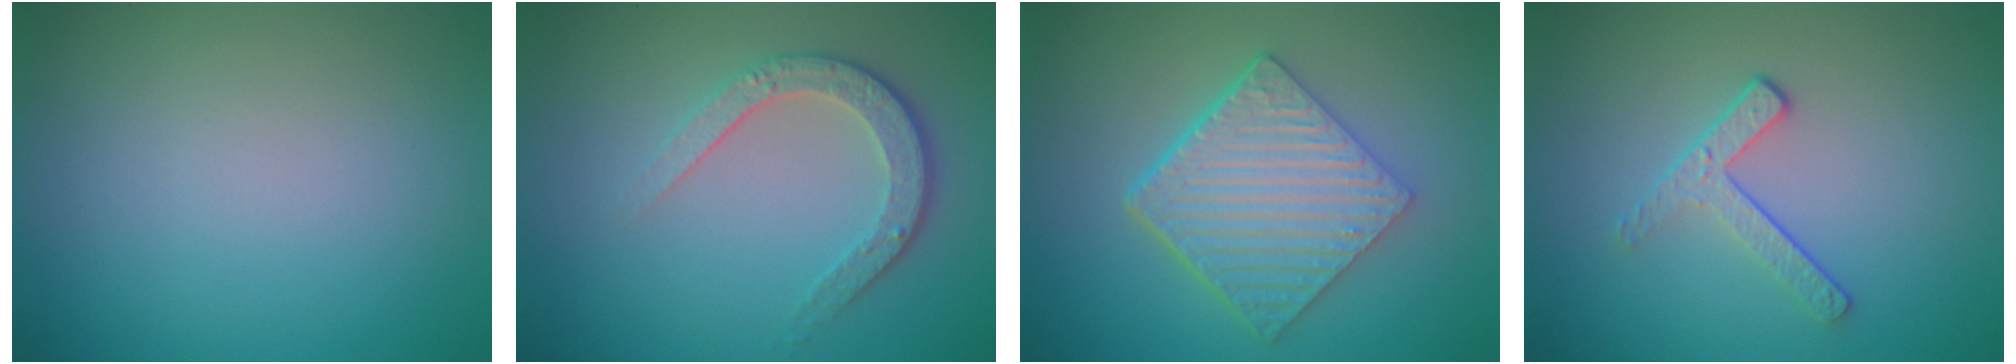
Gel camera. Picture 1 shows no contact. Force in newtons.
{"total": 3.5, "press": 2.8, "slide": 2.1}
{"total": 6.4, "press": 4.6, "slide": 4.4}
{"total": 2.0, "press": 1.4, "slide": 1.5}